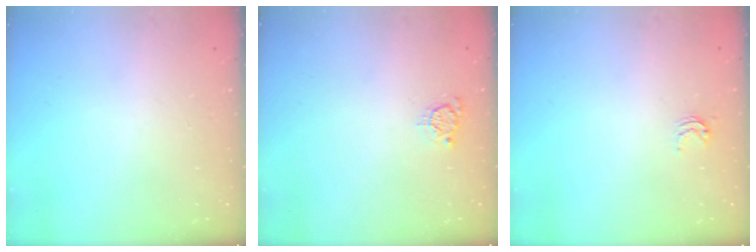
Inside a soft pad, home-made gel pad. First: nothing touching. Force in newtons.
{"total": 3.3, "press": 3.3, "slide": 0.4}
{"total": 3.3, "press": 3.3, "slide": 0.3}